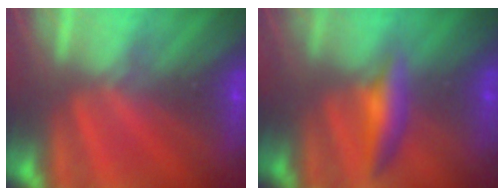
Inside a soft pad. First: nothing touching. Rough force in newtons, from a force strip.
{"total": 2.4}